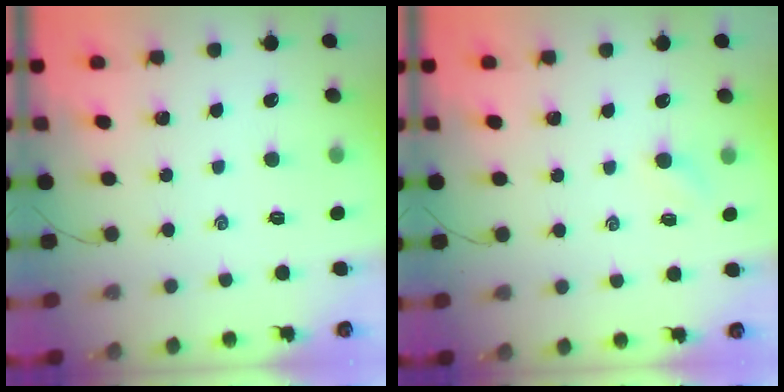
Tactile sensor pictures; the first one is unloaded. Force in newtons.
{"total": 2.4, "press": 2.3, "slide": 0.7}